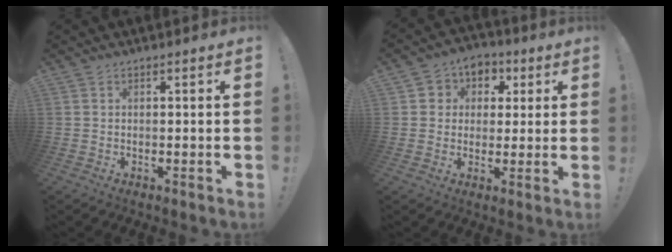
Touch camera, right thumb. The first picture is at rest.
{"total": 6.7, "force": [0.3, 6.5, 1.7], "torque": [-0.018, 0.003, 0.008]}